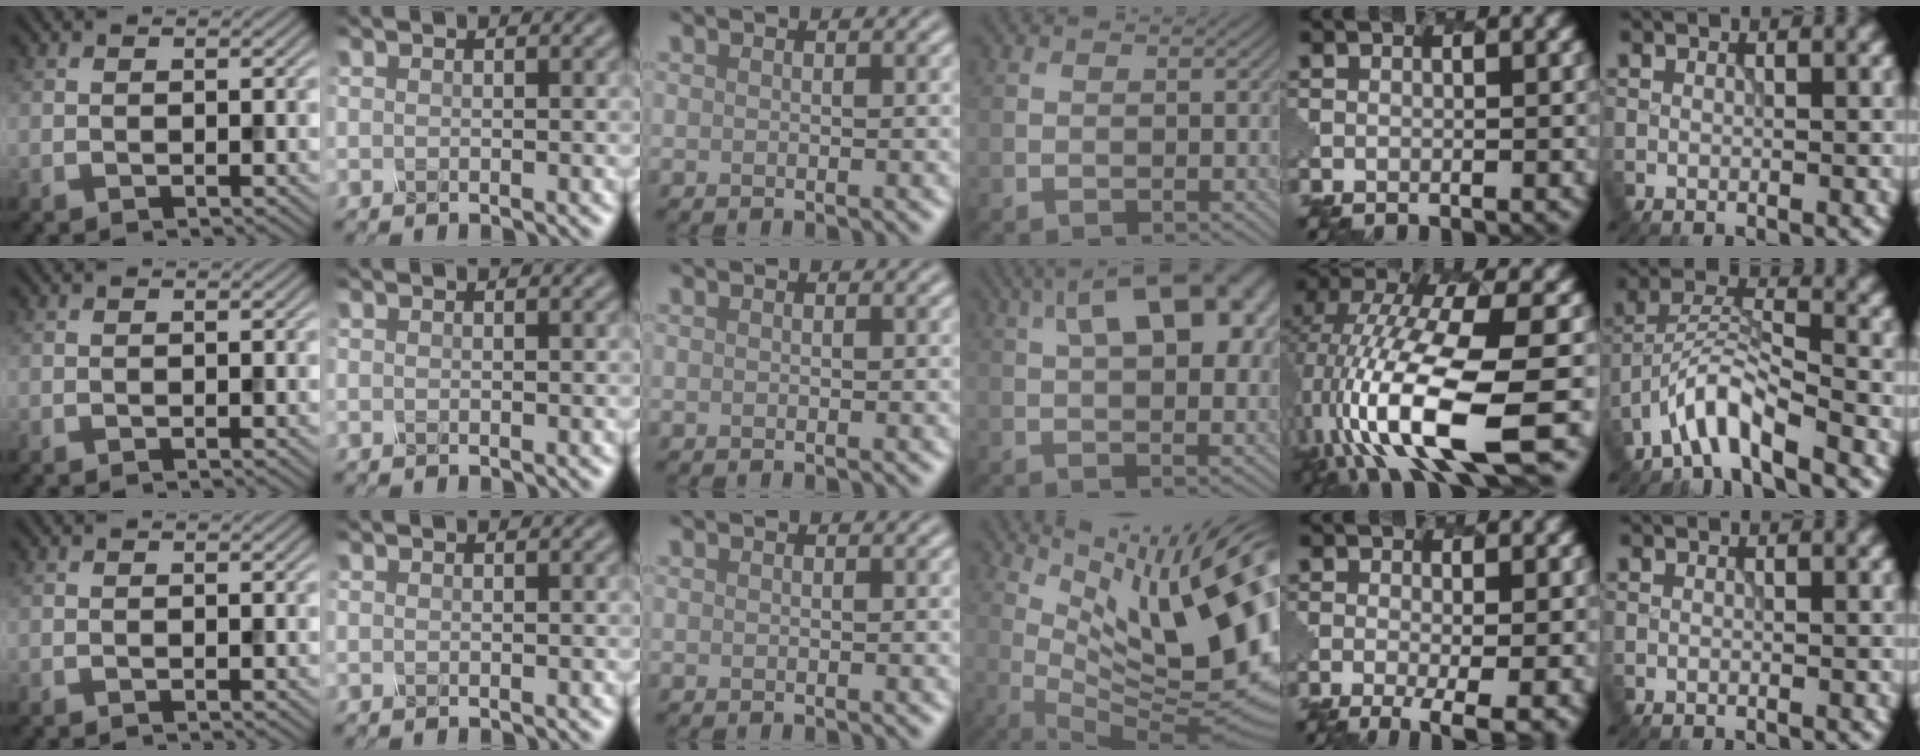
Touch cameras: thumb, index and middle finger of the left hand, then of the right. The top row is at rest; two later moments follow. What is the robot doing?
{"motion": "shake", "object": "salt shaker"}